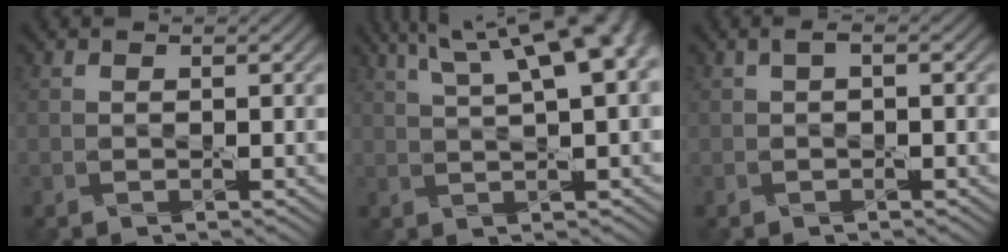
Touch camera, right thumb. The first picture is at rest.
{"total": 12.0, "force": [5.6, 3.2, 10.2], "torque": [-0.155, 0.040, 0.072]}
{"total": 0.9, "force": [0.0, 0.2, 0.9], "torque": [-0.019, 0.005, -0.001]}